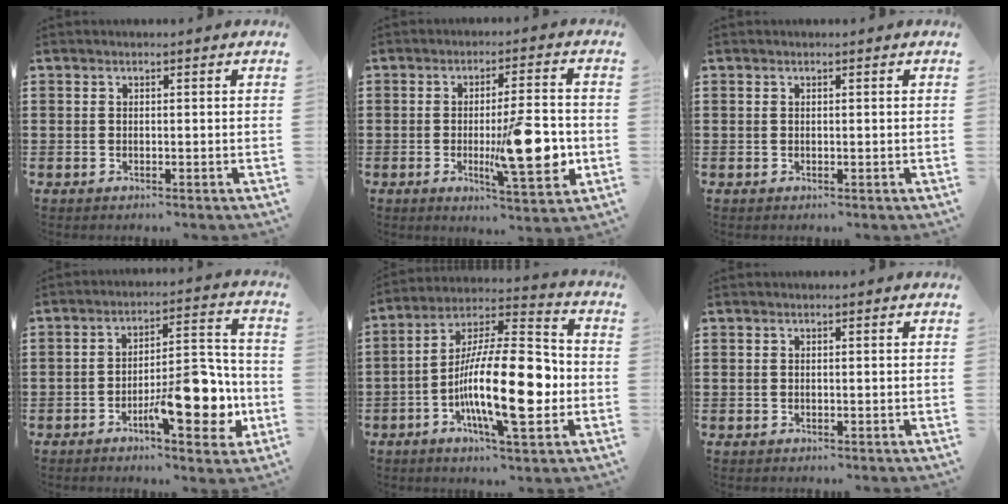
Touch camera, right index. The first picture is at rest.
{"total": 12.6, "force": [-2.1, 3.0, 12.0], "torque": [-0.182, -0.015, -0.033]}
{"total": 0.0}
{"total": 12.3, "force": [-4.8, 4.5, 10.4], "torque": [-0.148, 0.003, -0.079]}
{"total": 17.3, "force": [-3.5, 5.9, 15.9], "torque": [-0.278, -0.007, -0.063]}
{"total": 0.0}